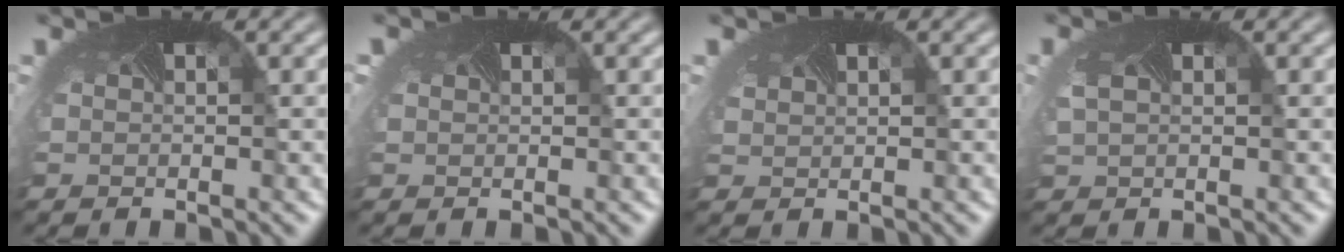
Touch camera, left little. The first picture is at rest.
{"total": 0.6, "force": [0.3, 0.5, 0.2], "torque": [-0.012, 0.003, 0.006]}
{"total": 0.7, "force": [0.6, 0.3, -0.2], "torque": [-0.016, -0.009, 0.018]}
{"total": 1.4, "force": [0.3, 1.0, 0.9], "torque": [-0.043, -0.007, 0.021]}